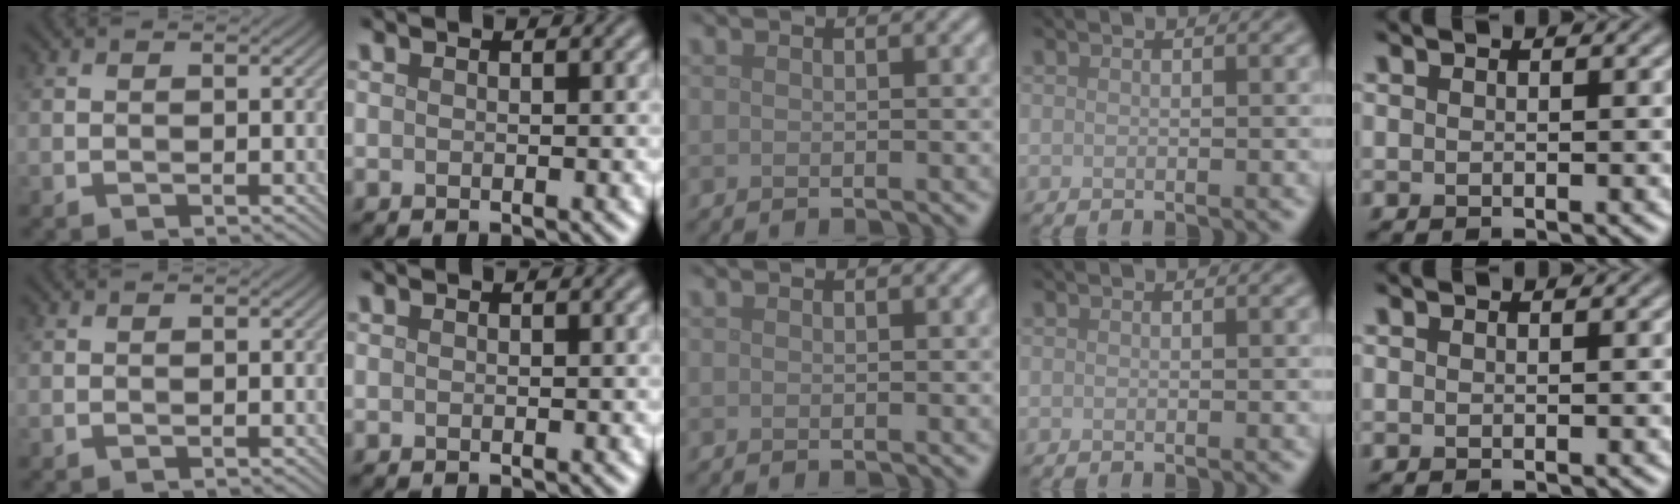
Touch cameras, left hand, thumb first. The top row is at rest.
{}